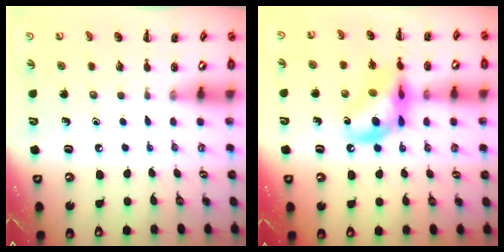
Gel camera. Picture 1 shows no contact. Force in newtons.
{"total": 13.6, "press": 13.2, "slide": 3.0}